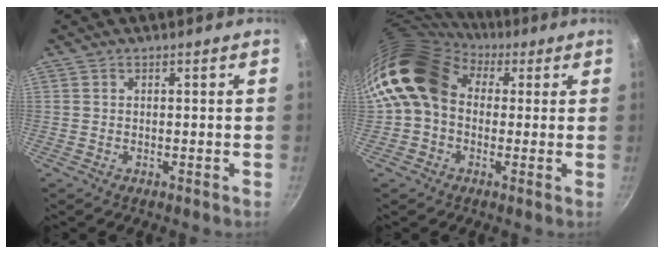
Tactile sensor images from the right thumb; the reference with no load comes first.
{"total": 13.9, "force": [2.2, 11.0, 8.2], "torque": [-0.129, 0.025, 0.019]}